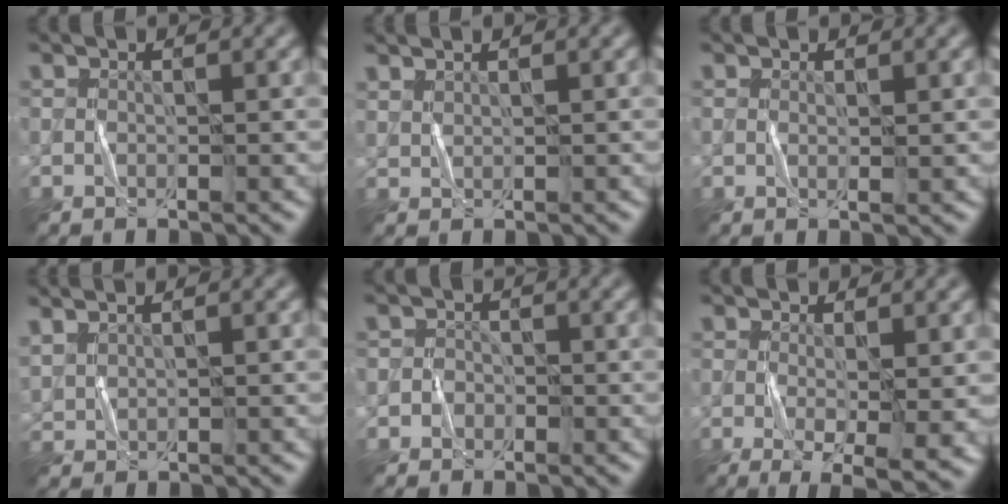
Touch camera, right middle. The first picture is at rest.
{"total": 1.1, "force": [1.0, 0.2, 0.4], "torque": [-0.014, 0.000, 0.024]}
{"total": 0.6, "force": [0.3, 0.1, 0.5], "torque": [-0.008, -0.002, 0.006]}
{"total": 2.0, "force": [1.7, 0.6, 0.9], "torque": [-0.024, 0.008, 0.040]}
{"total": 1.1, "force": [-0.5, 1.0, 0.1], "torque": [0.012, 0.003, -0.014]}
{"total": 5.4, "force": [-1.0, 1.2, 5.2], "torque": [-0.086, -0.018, -0.009]}